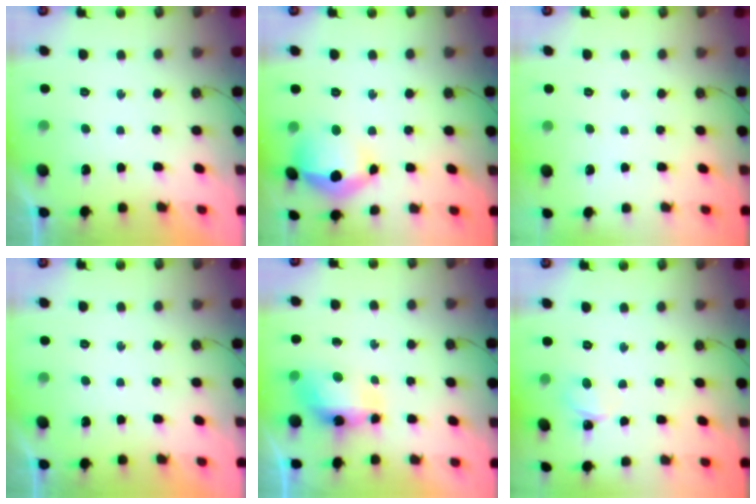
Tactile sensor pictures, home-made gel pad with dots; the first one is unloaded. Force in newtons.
{"total": 20.4, "press": 16.5, "slide": 12.0}
{"total": 0.0}
{"total": 0.0}
{"total": 7.2, "press": 7.2, "slide": 0.7}
{"total": 3.0, "press": 3.0, "slide": 0.4}